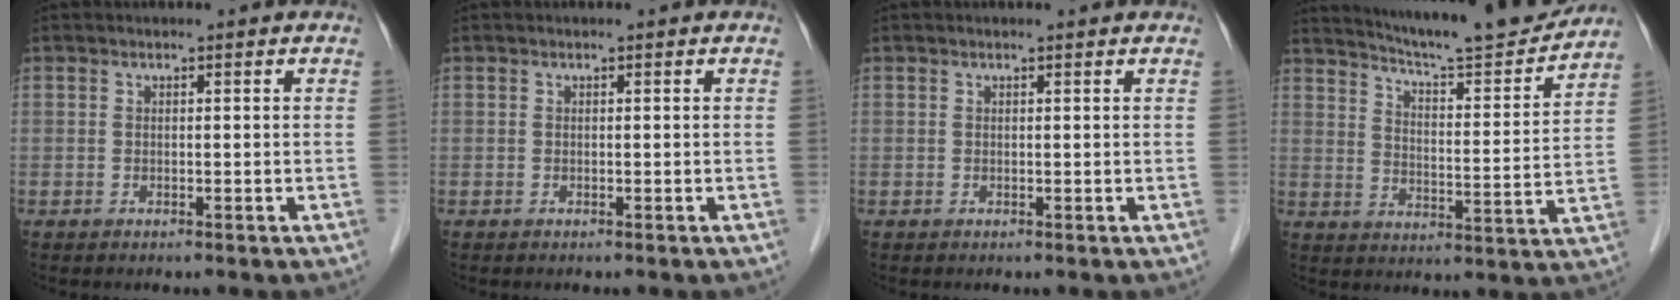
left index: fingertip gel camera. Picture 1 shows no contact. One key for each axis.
{"total": 0.0}
{"total": 1.4, "fx": 1.3, "fy": -0.1, "fz": 0.4, "tx": -0.012, "ty": 0.008, "tz": 0.016}
{"total": 16.9, "fx": 15.9, "fy": 0.1, "fz": 5.7, "tx": -0.095, "ty": -0.033, "tz": 0.225}